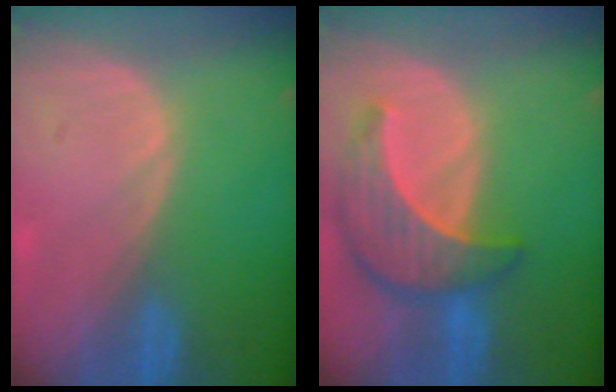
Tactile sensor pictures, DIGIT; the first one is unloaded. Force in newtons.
{"total": 8.7, "press": 7.9, "slide": 3.7}